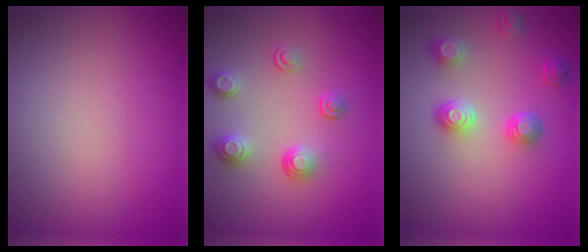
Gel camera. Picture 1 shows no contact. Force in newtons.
{"total": 2.7, "press": 2.5, "slide": 0.9}
{"total": 3.9, "press": 3.1, "slide": 2.3}